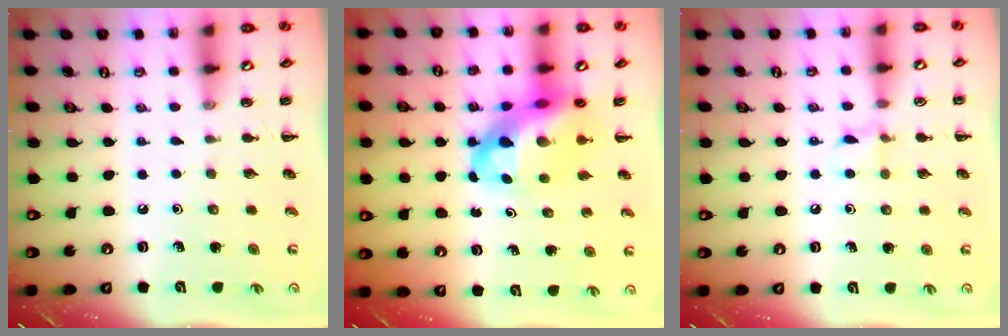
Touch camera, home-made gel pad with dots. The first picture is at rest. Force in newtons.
{"total": 11.5, "press": 11.1, "slide": 3.1}
{"total": 6.1, "press": 5.8, "slide": 1.9}